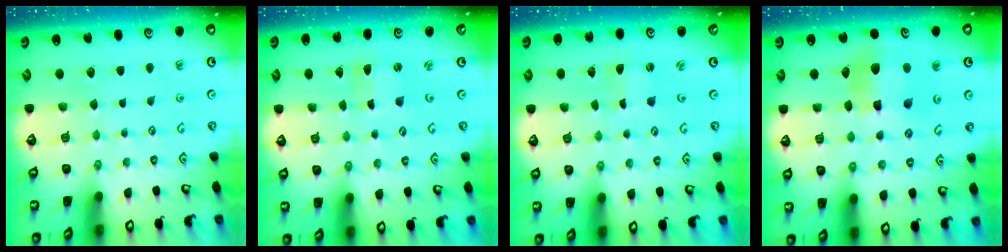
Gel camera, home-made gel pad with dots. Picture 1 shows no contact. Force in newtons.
{"total": 1.0, "press": 1.0, "slide": 0.2}
{"total": 0.9, "press": 0.9, "slide": 0.0}
{"total": 9.1, "press": 9.0, "slide": 1.1}